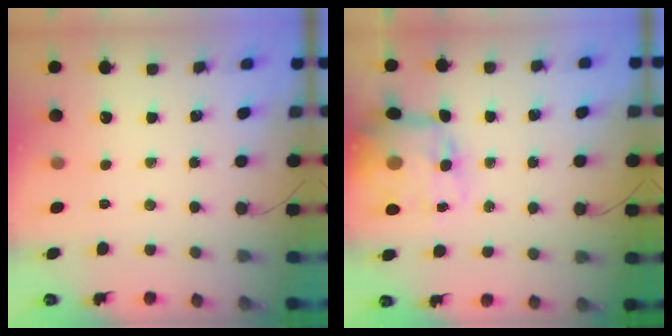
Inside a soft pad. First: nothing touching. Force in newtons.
{"total": 14.3, "press": 13.9, "slide": 3.5}